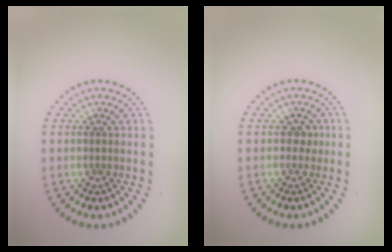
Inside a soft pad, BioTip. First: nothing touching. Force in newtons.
{"total": 1.0, "press": 1.0, "slide": 0.3}